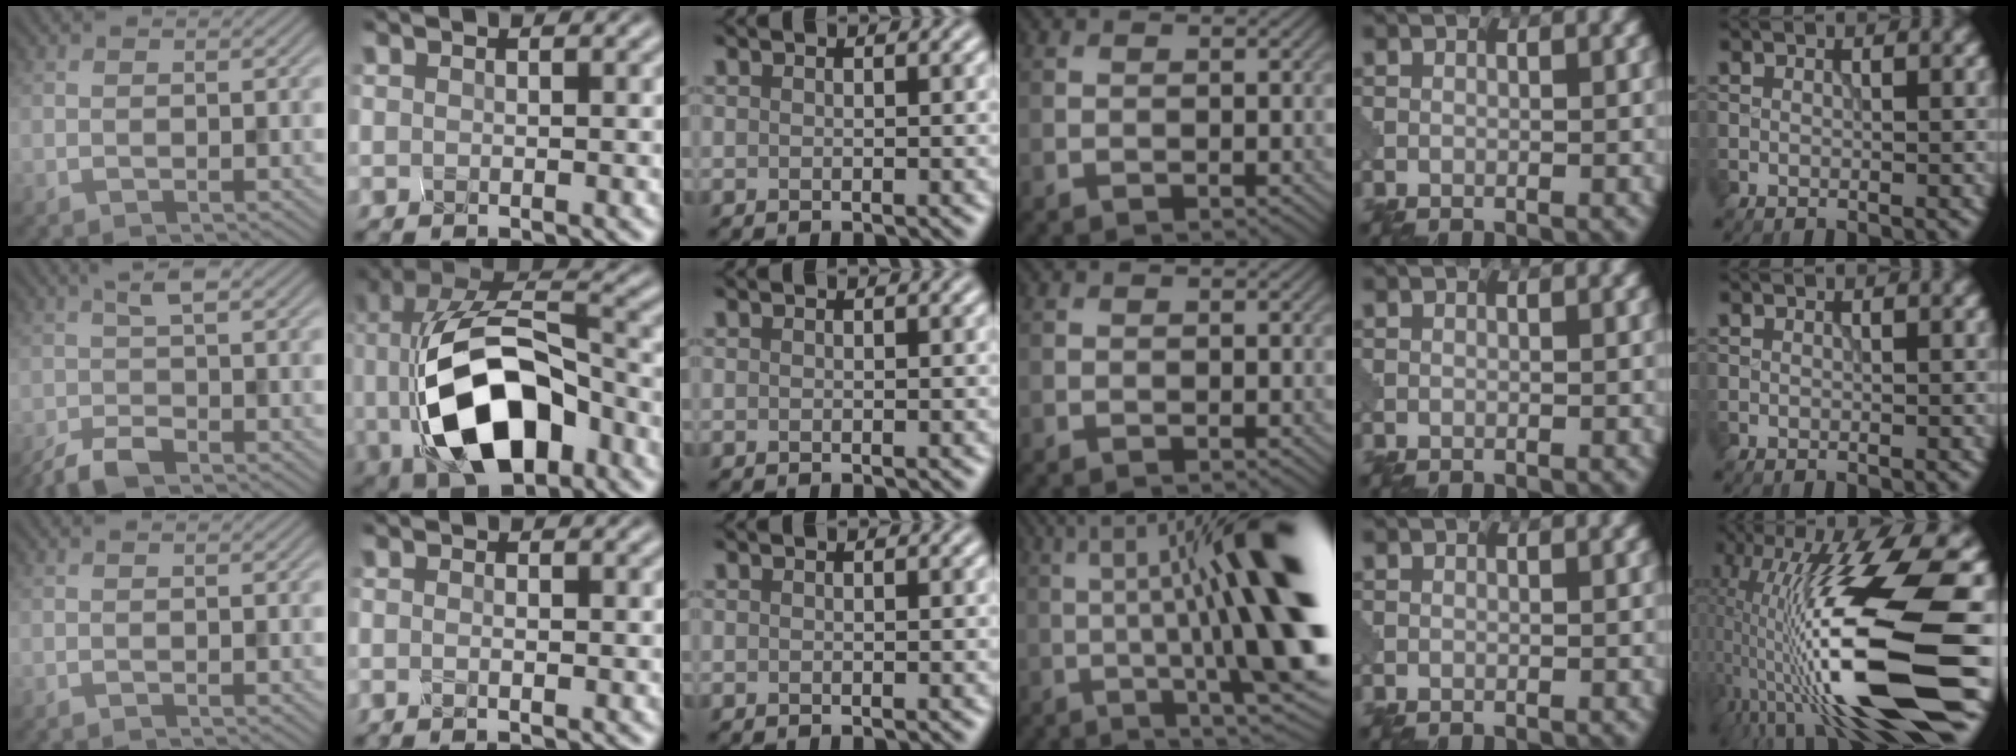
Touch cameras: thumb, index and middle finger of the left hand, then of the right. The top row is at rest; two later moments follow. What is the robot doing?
{"motion": "squeeze", "object": "hand grip exerciser"}